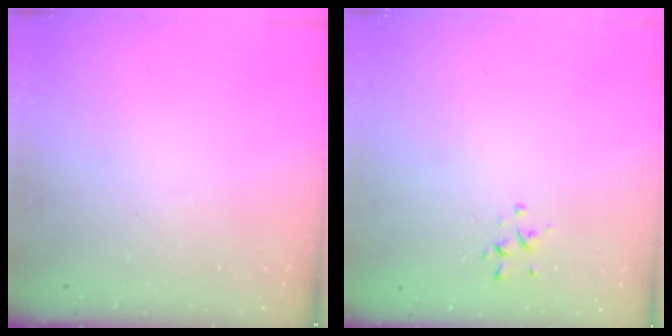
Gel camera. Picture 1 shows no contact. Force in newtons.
{"total": 0.6, "press": 0.4, "slide": 0.5}